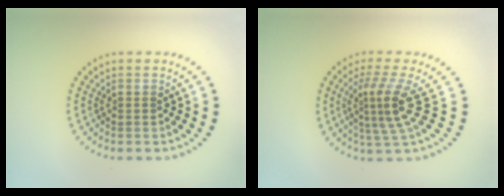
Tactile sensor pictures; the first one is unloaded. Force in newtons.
{"total": 3.8, "press": 2.6, "slide": 2.7}